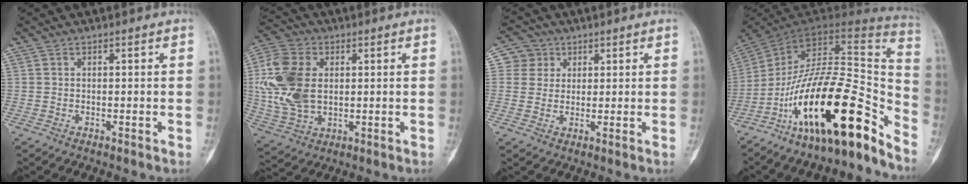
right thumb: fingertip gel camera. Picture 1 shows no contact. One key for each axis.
{"total": 14.9, "fx": 1.8, "fy": 9.9, "fz": 11.0, "tx": -0.232, "ty": 0.001, "tz": 0.038}
{"total": 4.6, "fx": 1.7, "fy": 4.3, "fz": 0.1, "tx": 0.028, "ty": -0.003, "tz": 0.024}
{"total": 24.8, "fx": -16.1, "fy": 7.1, "fz": 17.5, "tx": -0.242, "ty": 0.113, "tz": -0.268}